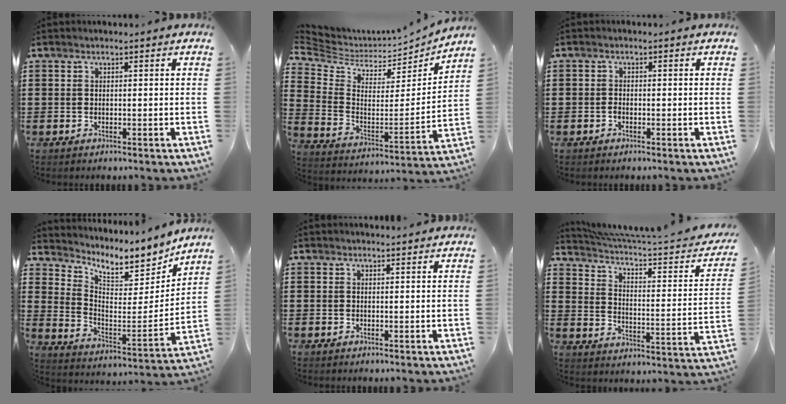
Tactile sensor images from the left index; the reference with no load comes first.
{"total": 4.0, "force": [3.6, 1.4, 0.9], "torque": [-0.047, -0.041, 0.058]}
{"total": 0.8, "force": [-0.5, 0.5, 0.4], "torque": [-0.008, -0.001, -0.011]}
{"total": 6.3, "force": [5.6, 2.1, 2.2], "torque": [-0.061, -0.050, 0.090]}
{"total": 0.9, "force": [0.9, 0.0, 0.1], "torque": [-0.004, -0.001, 0.017]}
{"total": 4.3, "force": [3.5, 0.3, 2.5], "torque": [-0.068, -0.035, 0.052]}